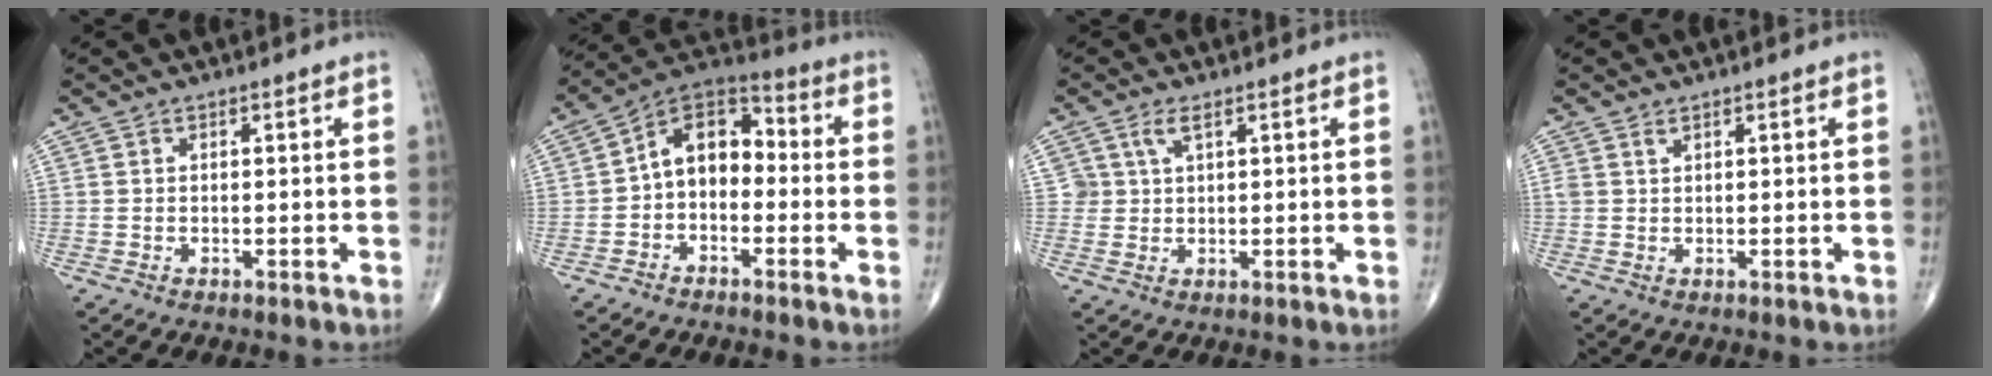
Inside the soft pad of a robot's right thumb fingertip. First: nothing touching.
{"total": 8.7, "force": [-1.1, 6.3, 6.0], "torque": [-0.066, 0.039, -0.042]}
{"total": 2.6, "force": [1.4, 1.3, 1.7], "torque": [-0.030, -0.003, 0.032]}
{"total": 1.0, "force": [0.8, 0.5, 0.4], "torque": [-0.004, 0.000, 0.015]}